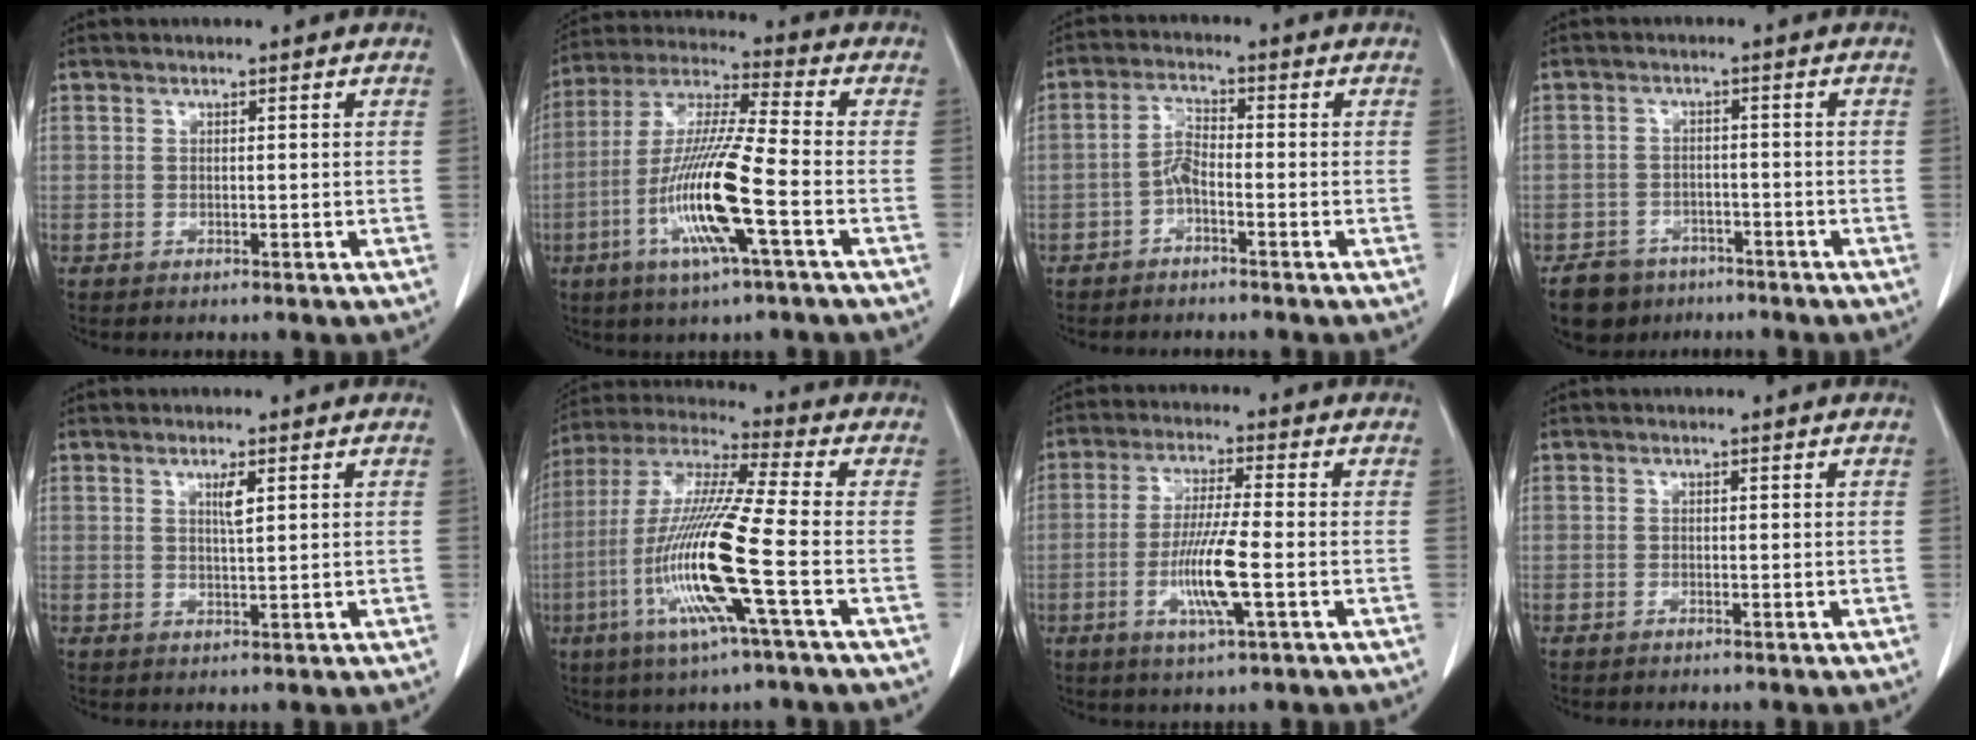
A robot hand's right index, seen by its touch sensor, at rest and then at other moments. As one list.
[{"total": 14.8, "force": [-4.5, 0.3, 14.1], "torque": [-0.286, -0.010, -0.089]}, {"total": 3.2, "force": [-1.5, 1.0, 2.7], "torque": [-0.054, 0.008, -0.030]}, {"total": 5.6, "force": [-4.0, 3.9, 0.6], "torque": [-0.015, 0.006, -0.063]}, {"total": 2.1, "force": [0.9, 0.1, 1.9], "torque": [-0.036, -0.003, 0.016]}, {"total": 16.4, "force": [-4.7, -0.7, 15.7], "torque": [-0.324, -0.015, -0.100]}, {"total": 8.7, "force": [-2.2, 0.1, 8.4], "torque": [-0.161, -0.010, -0.043]}, {"total": 0.0}]